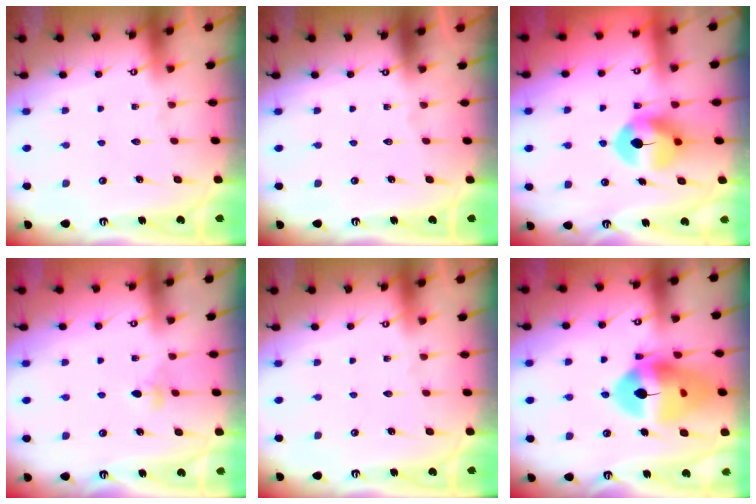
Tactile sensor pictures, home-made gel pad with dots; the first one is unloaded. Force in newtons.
{"total": 0.0}
{"total": 8.1, "press": 8.0, "slide": 1.4}
{"total": 2.8, "press": 2.7, "slide": 0.4}
{"total": 0.0}
{"total": 18.1, "press": 17.9, "slide": 2.2}